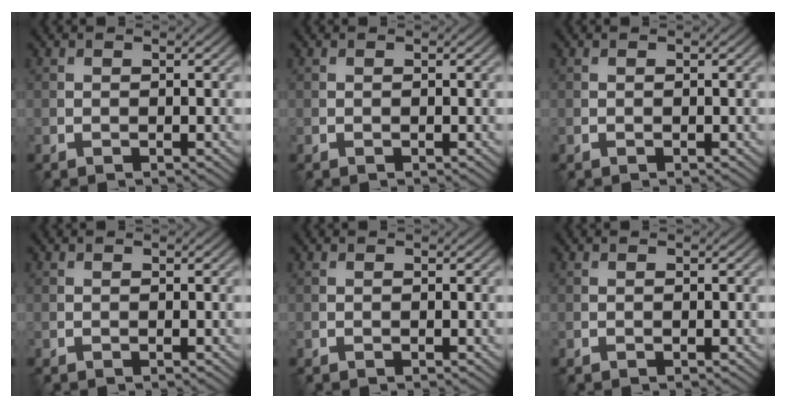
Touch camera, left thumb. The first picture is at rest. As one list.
[{"total": 0.0}, {"total": 0.0}, {"total": 0.0}, {"total": 0.0}, {"total": 0.0}]